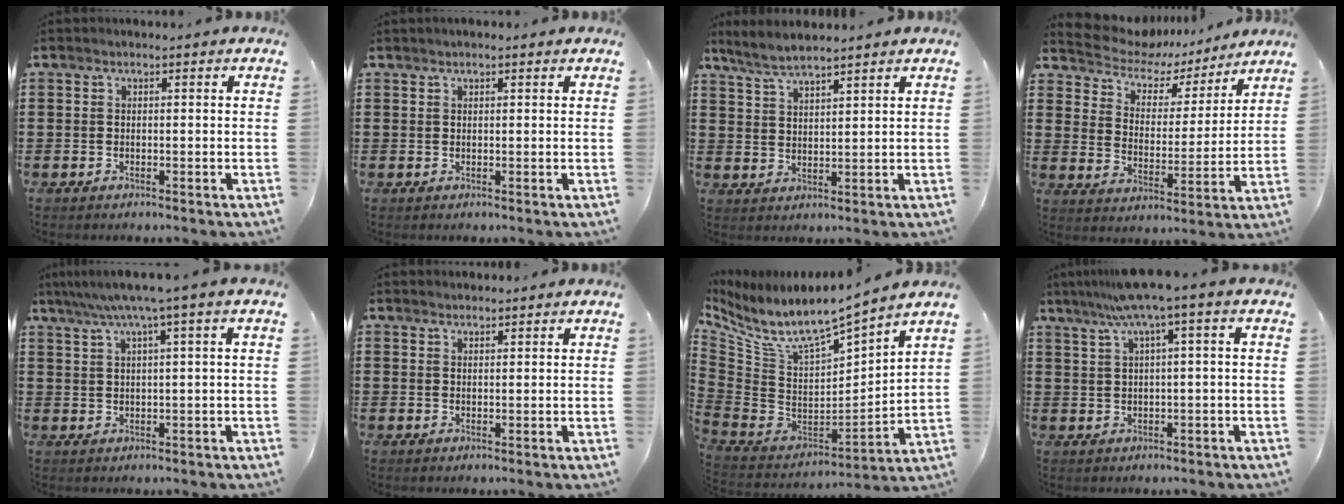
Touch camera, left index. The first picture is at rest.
{"total": 0.7, "force": [0.5, 0.1, 0.4], "torque": [-0.008, 0.001, 0.010]}
{"total": 4.2, "force": [3.9, 0.5, 1.6], "torque": [-0.045, -0.008, 0.070]}
{"total": 5.6, "force": [4.9, 2.5, 1.1], "torque": [-0.056, -0.031, 0.079]}
{"total": 4.3, "force": [2.2, -0.6, 3.7], "torque": [-0.075, -0.005, 0.034]}
{"total": 1.2, "force": [1.1, 0.2, 0.2], "torque": [-0.005, 0.001, 0.022]}
{"total": 6.7, "force": [5.2, 1.4, 4.0], "torque": [-0.103, -0.056, 0.084]}
{"total": 5.6, "force": [2.2, -0.5, 5.1], "torque": [-0.103, -0.007, 0.034]}